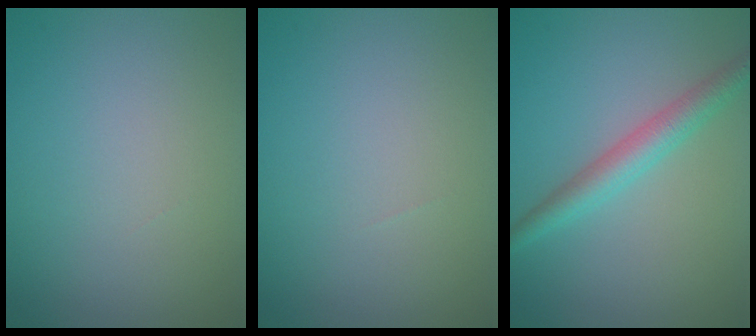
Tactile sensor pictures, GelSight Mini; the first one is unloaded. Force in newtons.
{"total": 0.0}
{"total": 3.0, "press": 3.0, "slide": 0.0}